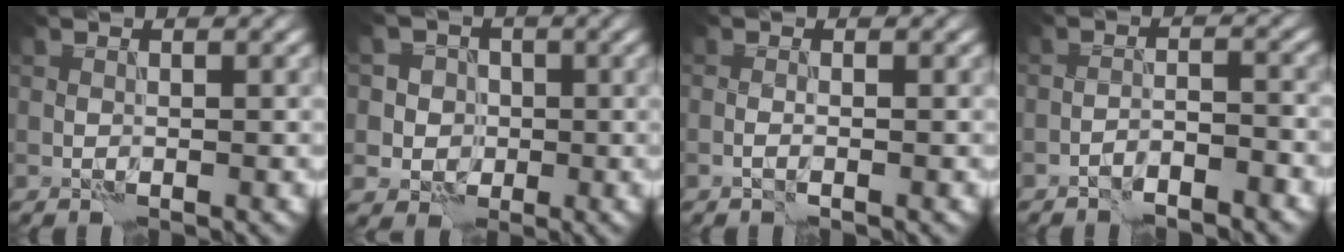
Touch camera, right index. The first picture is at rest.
{"total": 4.1, "force": [0.2, 4.0, 0.8], "torque": [0.012, 0.021, -0.013]}
{"total": 0.5, "force": [-0.3, -0.3, 0.4], "torque": [-0.005, 0.001, -0.008]}
{"total": 2.4, "force": [-2.1, 0.1, 1.1], "torque": [-0.012, 0.009, -0.038]}